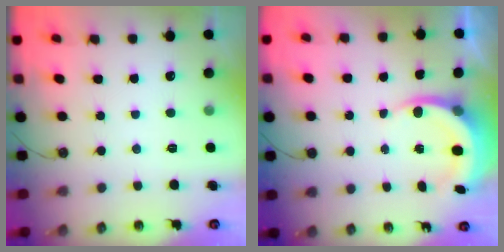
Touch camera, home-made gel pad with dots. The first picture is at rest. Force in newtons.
{"total": 5.6, "press": 5.5, "slide": 1.2}